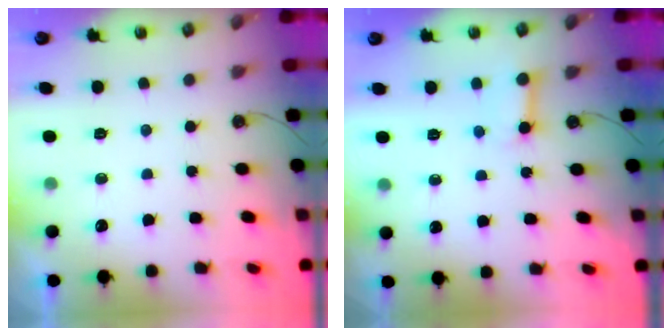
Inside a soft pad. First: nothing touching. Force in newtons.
{"total": 6.1, "press": 6.0, "slide": 0.6}